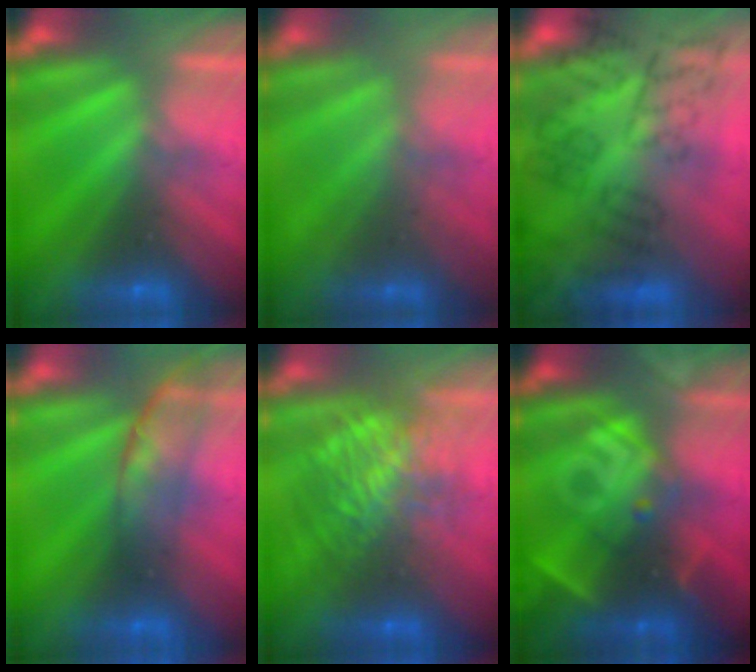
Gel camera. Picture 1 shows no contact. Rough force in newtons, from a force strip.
{"total": 2.0}
{"total": 14.6}
{"total": 2.7}
{"total": 5.8}
{"total": 2.8}